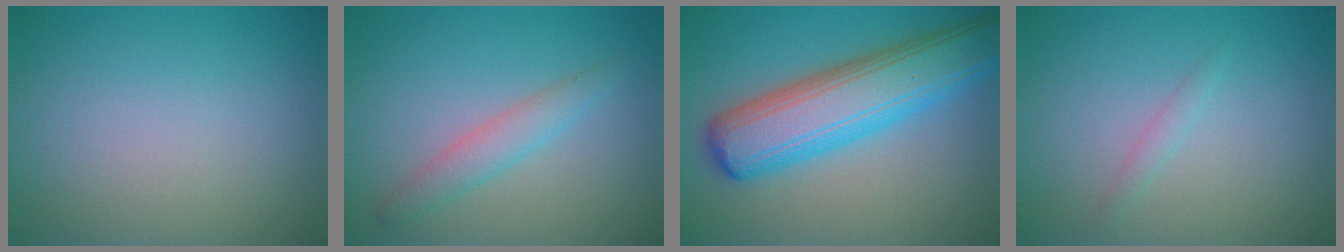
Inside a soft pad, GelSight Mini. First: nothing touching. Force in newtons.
{"total": 2.3, "press": 2.3, "slide": 0.0}
{"total": 9.1, "press": 9.1, "slide": 0.1}
{"total": 0.9, "press": 0.8, "slide": 0.0}